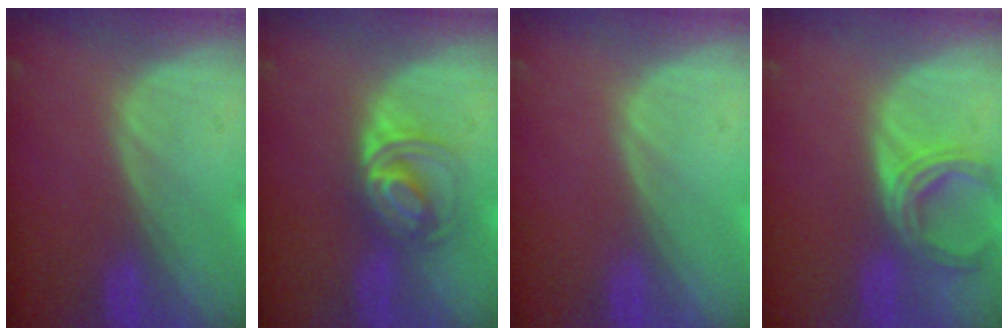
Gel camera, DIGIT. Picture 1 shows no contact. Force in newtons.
{"total": 6.0, "press": 5.6, "slide": 2.2}
{"total": 0.0}
{"total": 5.4, "press": 5.4, "slide": 0.2}